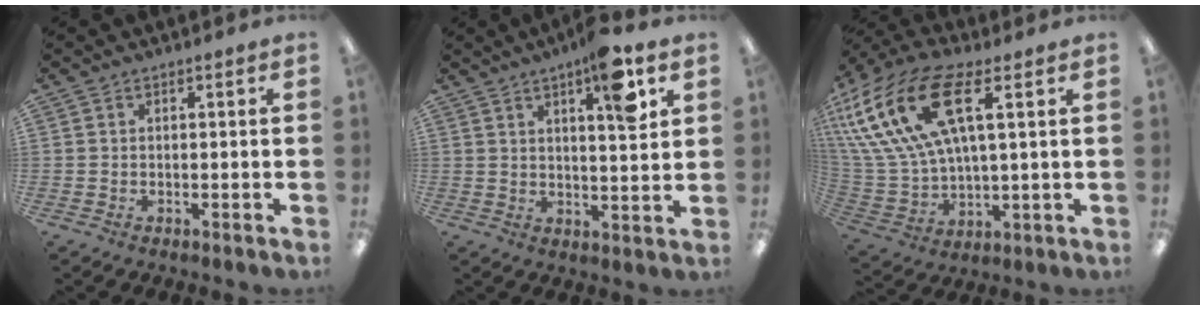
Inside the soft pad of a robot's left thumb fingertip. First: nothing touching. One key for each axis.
{"total": 10.7, "fx": 5.8, "fy": 2.5, "fz": 8.6, "tx": -0.120, "ty": -0.029, "tz": 0.089}
{"total": 22.2, "fx": 9.6, "fy": 11.0, "fz": 16.8, "tx": -0.372, "ty": -0.026, "tz": 0.168}